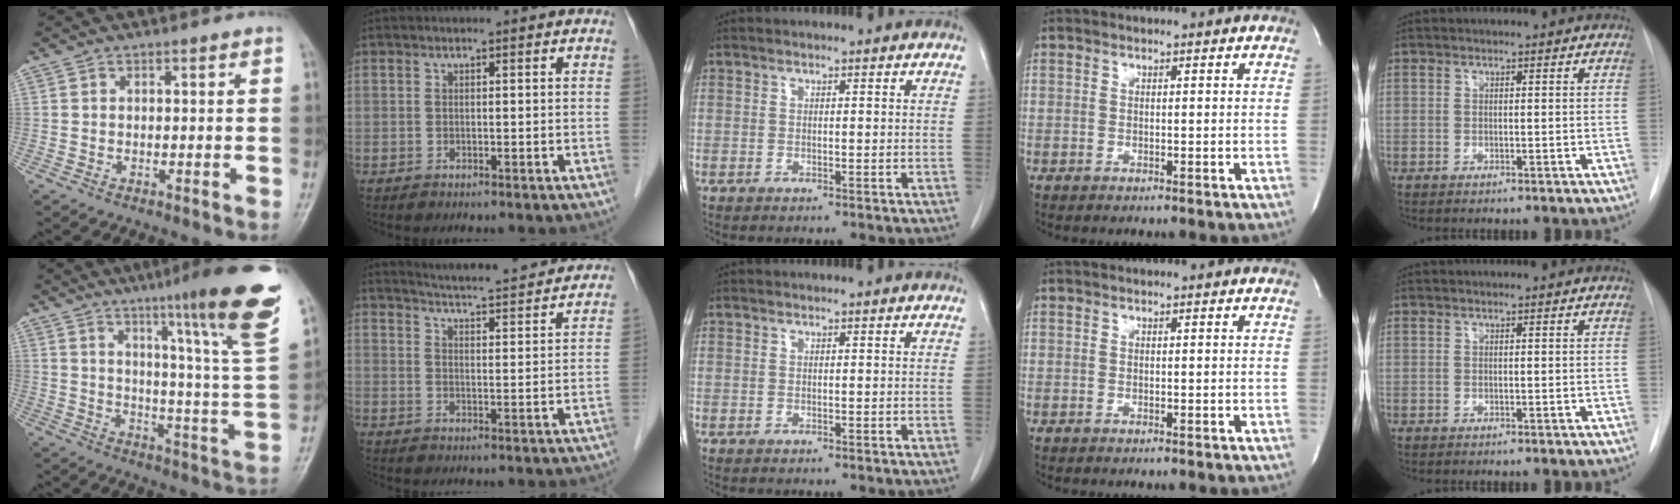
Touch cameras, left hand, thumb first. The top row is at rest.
{"thumb": {"total": 21.4, "force": [13.3, 0.5, 16.7], "torque": [-0.210, -0.072, 0.180]}, "index": {"total": 15.4, "force": [14.6, 0.6, 4.8], "torque": [-0.079, -0.007, 0.189]}}